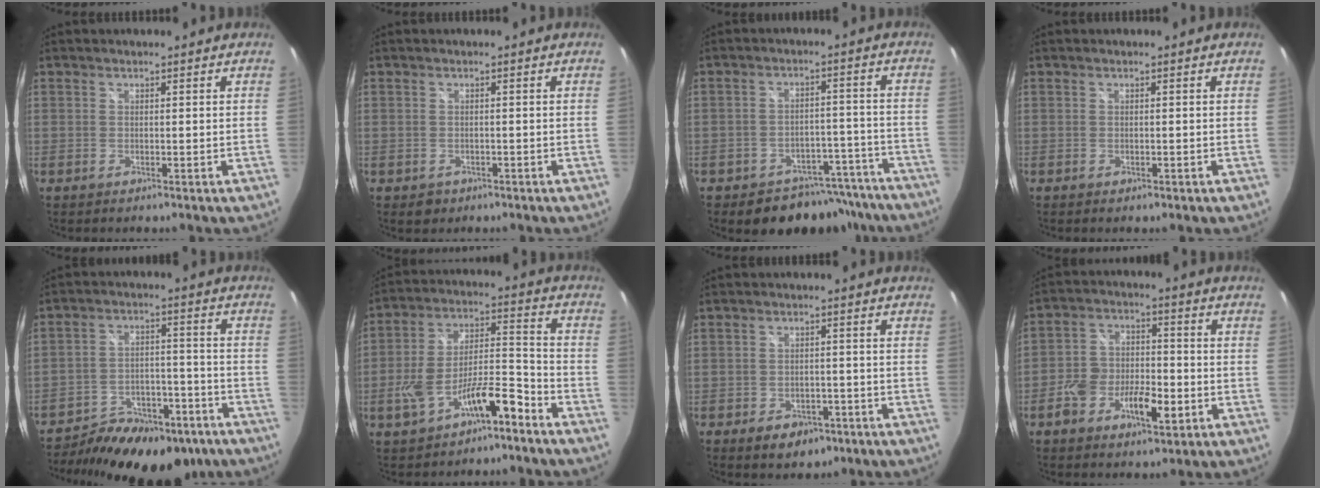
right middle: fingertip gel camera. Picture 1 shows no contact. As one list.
[{"total": 2.1, "force": [-1.0, 1.7, 0.7], "torque": [-0.015, -0.004, -0.011]}, {"total": 12.0, "force": [-9.7, 6.5, 2.7], "torque": [-0.047, 0.029, -0.110]}, {"total": 0.7, "force": [-0.4, 0.5, 0.3], "torque": [-0.004, -0.005, -0.008]}, {"total": 20.7, "force": [-15.6, 9.2, 10.0], "torque": [-0.189, -0.007, -0.214]}, {"total": 12.6, "force": [-7.5, 4.4, 9.0], "torque": [-0.170, 0.014, -0.122]}, {"total": 6.2, "force": [-3.8, 4.1, 2.7], "torque": [-0.059, -0.001, -0.044]}, {"total": 10.4, "force": [-4.3, 5.3, 7.8], "torque": [-0.161, 0.005, -0.074]}]